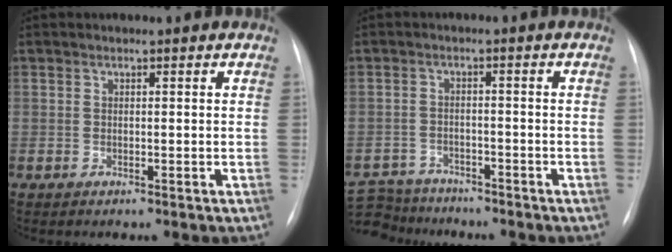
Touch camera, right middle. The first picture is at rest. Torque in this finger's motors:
{"motor_torque": [0.41, -0.53, 0.00, 0.00]}